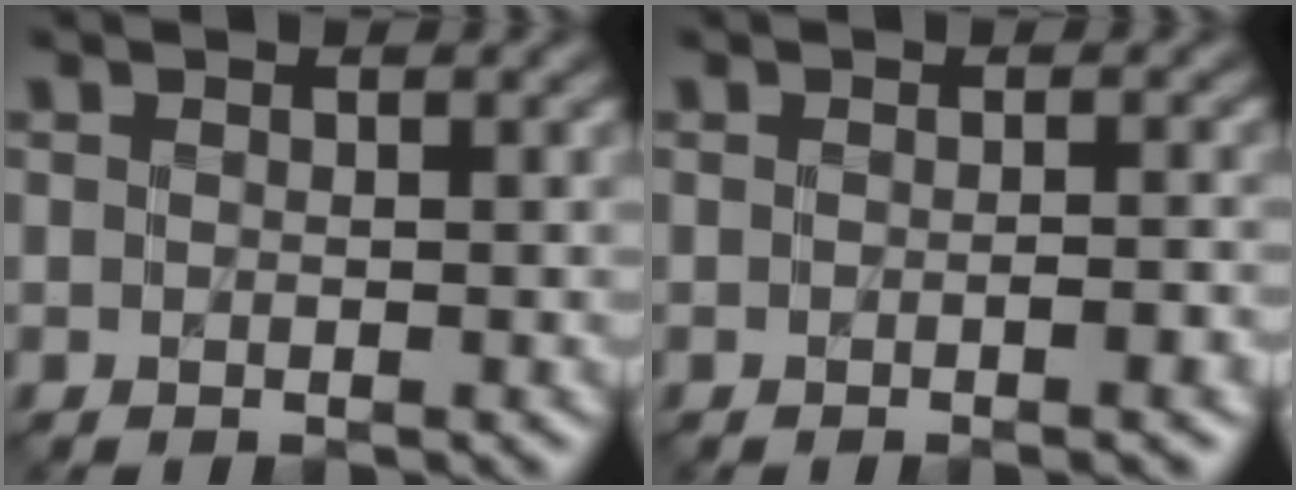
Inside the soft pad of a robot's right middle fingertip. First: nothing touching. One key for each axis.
{"total": 2.1, "fx": -0.7, "fy": 0.7, "fz": 1.9, "tx": -0.010, "ty": 0.009, "tz": -0.010}